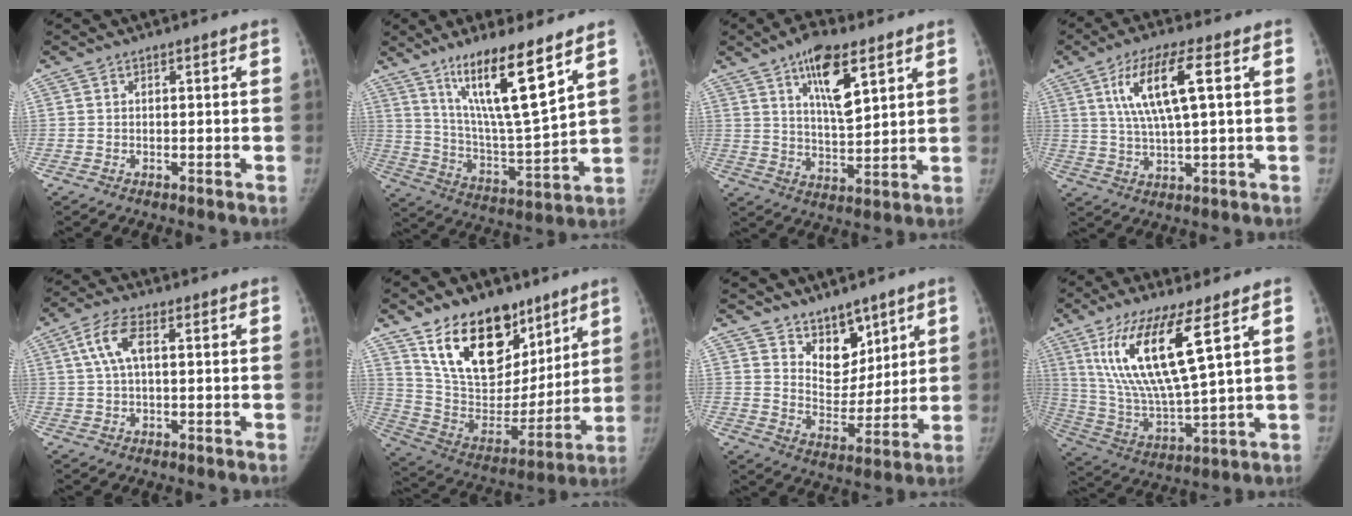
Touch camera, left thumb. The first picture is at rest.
{"total": 16.6, "force": [10.3, 1.8, 12.9], "torque": [-0.220, -0.070, 0.193]}
{"total": 13.6, "force": [6.9, 4.5, 10.9], "torque": [-0.166, -0.034, 0.122]}
{"total": 10.9, "force": [3.2, 2.2, 10.2], "torque": [-0.213, 0.001, 0.062]}
{"total": 6.1, "force": [1.5, 2.5, 5.3], "torque": [-0.120, 0.019, 0.029]}
{"total": 22.4, "force": [13.9, 13.0, 11.9], "torque": [-0.153, -0.063, 0.251]}
{"total": 9.1, "force": [6.6, 5.4, 3.2], "torque": [-0.010, -0.052, 0.122]}
{"total": 16.9, "force": [7.6, 3.1, 14.8], "torque": [-0.301, -0.041, 0.154]}